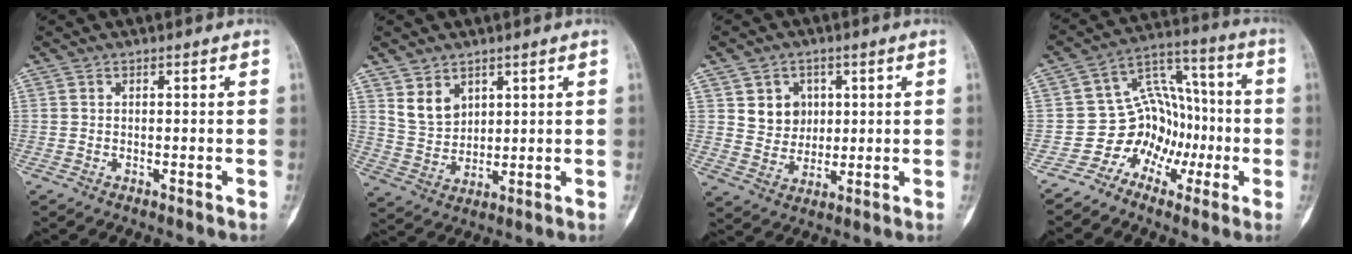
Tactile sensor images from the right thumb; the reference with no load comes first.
{"total": 6.4, "force": [3.5, 4.5, 2.9], "torque": [-0.035, -0.025, 0.080]}
{"total": 7.2, "force": [2.3, 6.2, 2.8], "torque": [-0.013, -0.010, 0.045]}
{"total": 11.2, "force": [-4.5, 9.4, 4.0], "torque": [-0.007, 0.087, -0.085]}